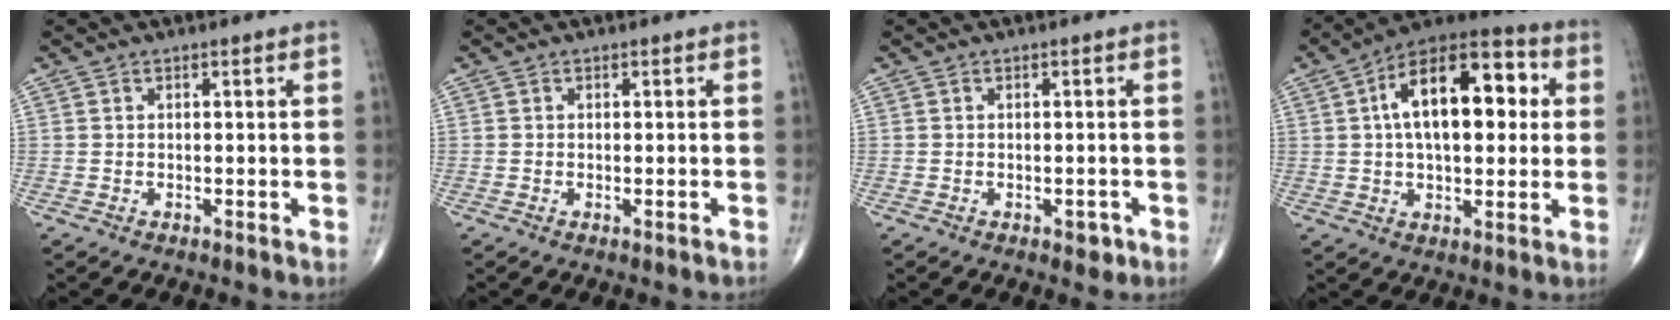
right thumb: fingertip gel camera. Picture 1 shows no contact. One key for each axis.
{"total": 0.8, "fx": -0.4, "fy": 0.1, "fz": 0.7, "tx": -0.014, "ty": 0.001, "tz": -0.004}
{"total": 2.0, "fx": -0.9, "fy": 1.1, "fz": 1.4, "tx": -0.008, "ty": 0.003, "tz": -0.009}
{"total": 18.9, "fx": 3.5, "fy": 9.6, "fz": 15.9, "tx": -0.225, "ty": 0.027, "tz": 0.046}